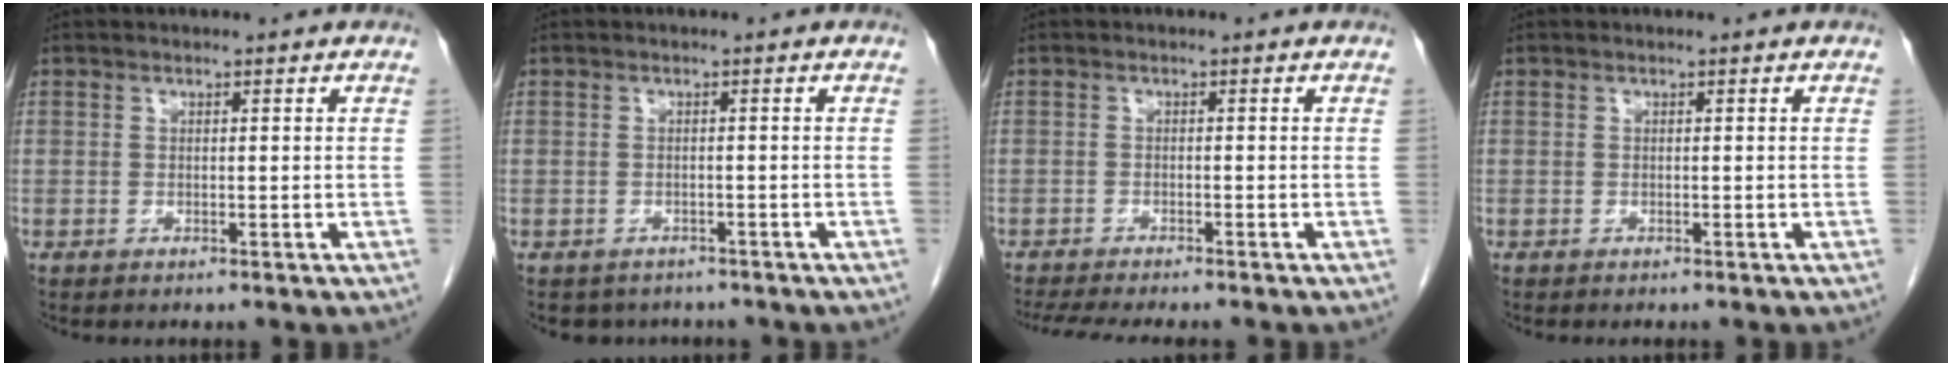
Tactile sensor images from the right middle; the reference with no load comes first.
{"total": 4.1, "force": [-3.5, 2.2, 0.3], "torque": [0.000, 0.006, -0.044]}
{"total": 9.3, "force": [-8.1, 1.3, 4.5], "torque": [-0.061, -0.012, -0.118]}
{"total": 0.7, "force": [-0.6, 0.1, 0.3], "torque": [-0.004, -0.001, -0.008]}